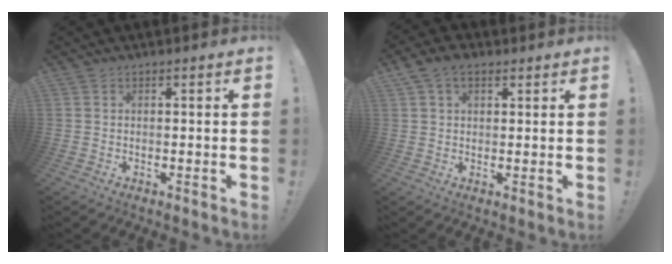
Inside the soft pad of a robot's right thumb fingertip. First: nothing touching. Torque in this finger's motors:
{"motor_torque": [0.71, 1.45, 0.34, 0.22, 0.04]}